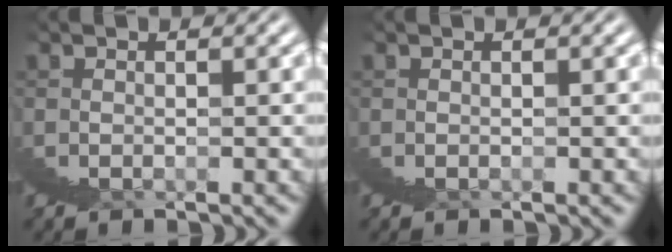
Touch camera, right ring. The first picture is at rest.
{"total": 0.0}